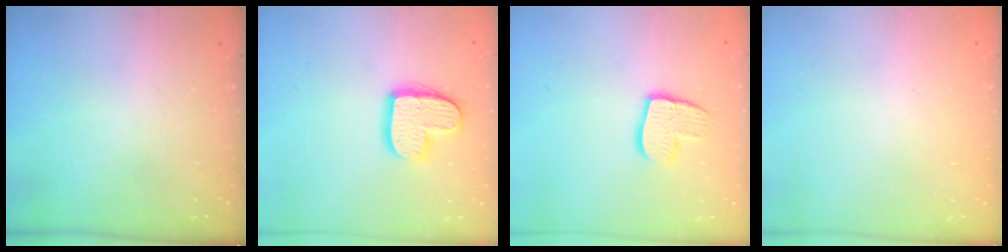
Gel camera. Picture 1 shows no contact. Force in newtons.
{"total": 12.9, "press": 12.9, "slide": 0.9}
{"total": 10.9, "press": 10.9, "slide": 0.9}
{"total": 0.0}